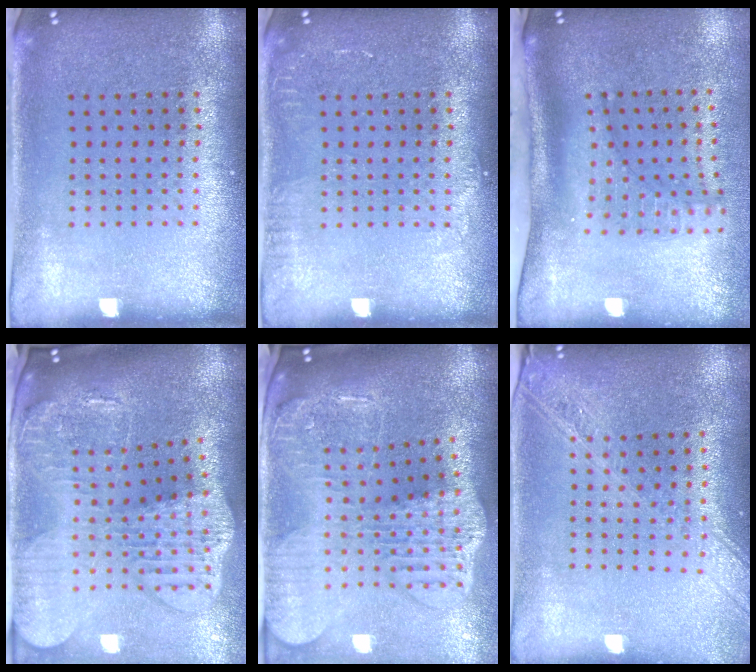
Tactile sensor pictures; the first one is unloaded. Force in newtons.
{"total": 1.0, "press": 1.0, "slide": 0.2}
{"total": 1.9, "press": 1.4, "slide": 1.3}
{"total": 4.5, "press": 3.4, "slide": 3.0}
{"total": 4.2, "press": 3.2, "slide": 2.8}
{"total": 2.2, "press": 1.9, "slide": 1.2}